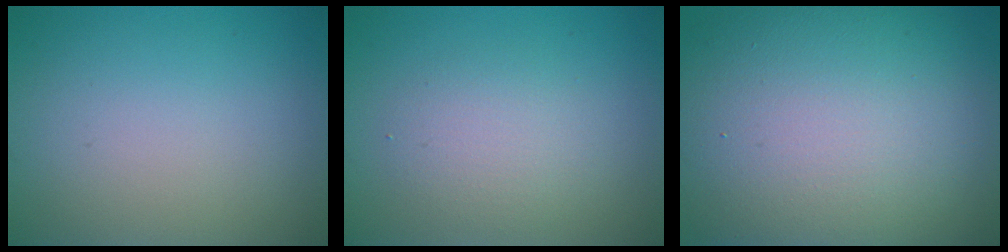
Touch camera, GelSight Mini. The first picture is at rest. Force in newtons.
{"total": 2.6, "press": 2.6, "slide": 0.2}
{"total": 17.2, "press": 17.1, "slide": 1.2}